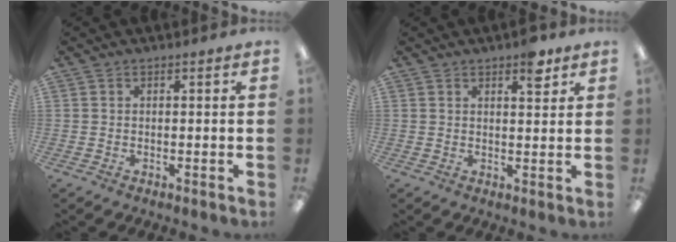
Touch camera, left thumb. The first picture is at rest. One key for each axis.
{"total": 5.1, "fx": 3.3, "fy": 1.9, "fz": 3.3, "tx": -0.032, "ty": -0.015, "tz": 0.050}